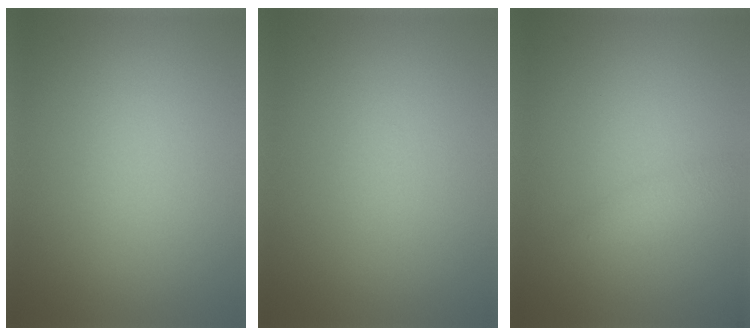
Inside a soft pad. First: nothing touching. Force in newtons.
{"total": 0.0}
{"total": 1.3, "press": 1.3, "slide": 0.1}